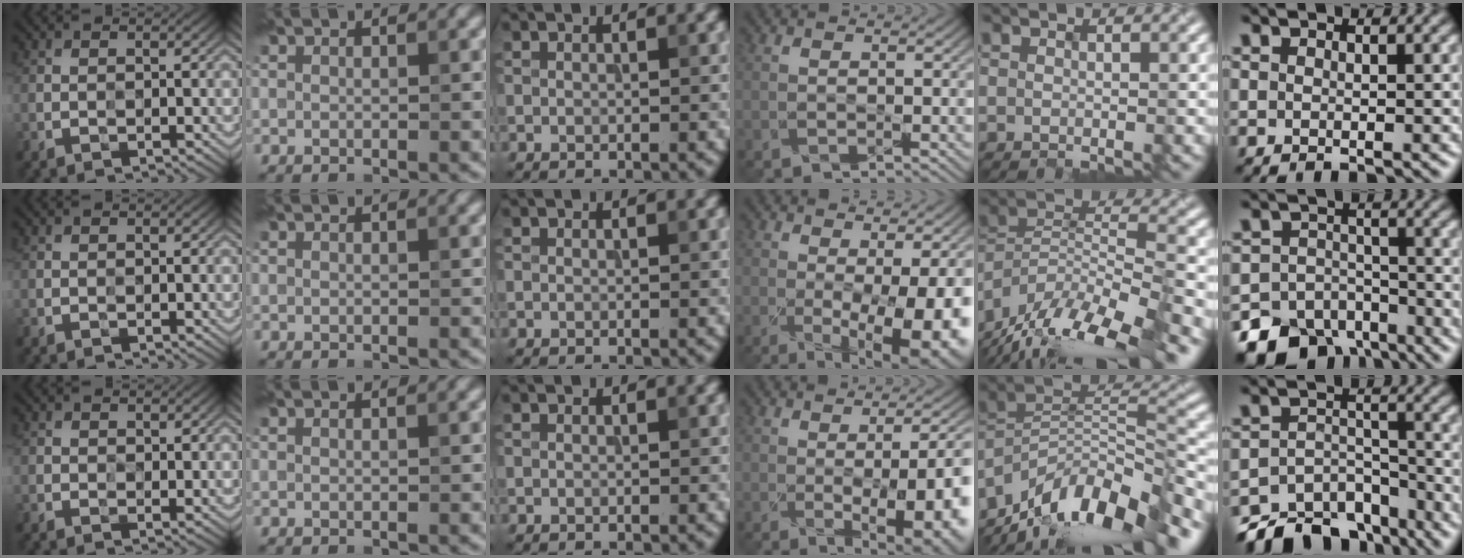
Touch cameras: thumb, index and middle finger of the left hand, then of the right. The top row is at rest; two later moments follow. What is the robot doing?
{"motion": "close", "object": "medicine box"}